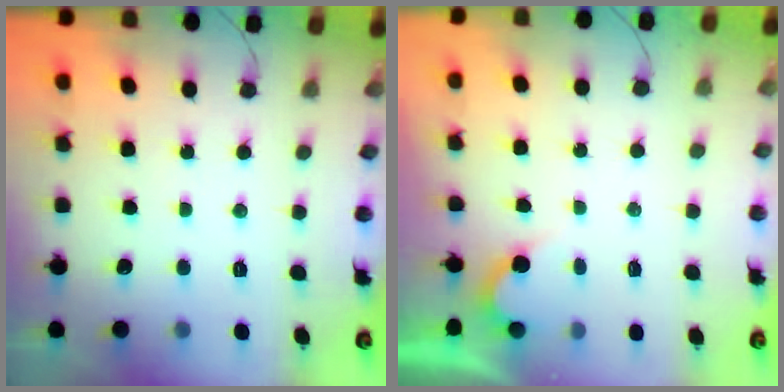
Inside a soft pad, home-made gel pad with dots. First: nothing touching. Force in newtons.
{"total": 2.3, "press": 2.3, "slide": 0.1}